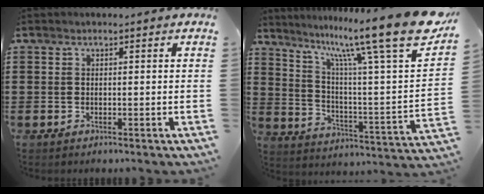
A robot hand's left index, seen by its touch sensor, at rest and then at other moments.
{"total": 17.0, "force": [12.6, 0.9, 11.4], "torque": [-0.213, -0.085, 0.195]}